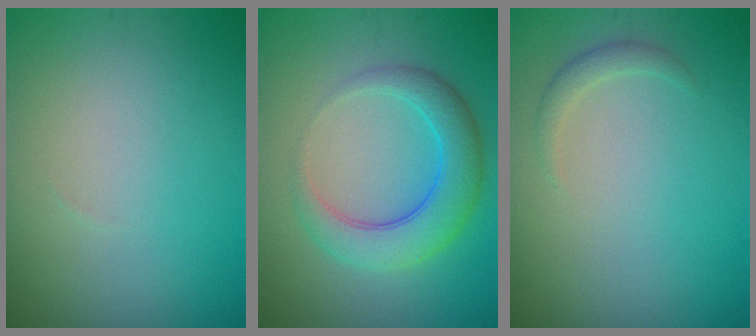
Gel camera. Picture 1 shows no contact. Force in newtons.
{"total": 5.1, "press": 5.1, "slide": 0.2}
{"total": 1.2, "press": 1.2, "slide": 0.1}